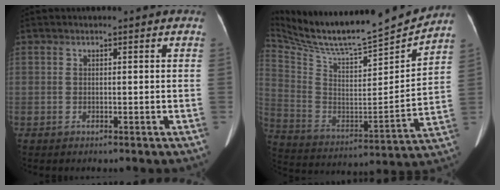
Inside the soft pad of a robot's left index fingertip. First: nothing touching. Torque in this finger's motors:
{"motor_torque": [-0.05, -1.14, 0.00, 0.00]}